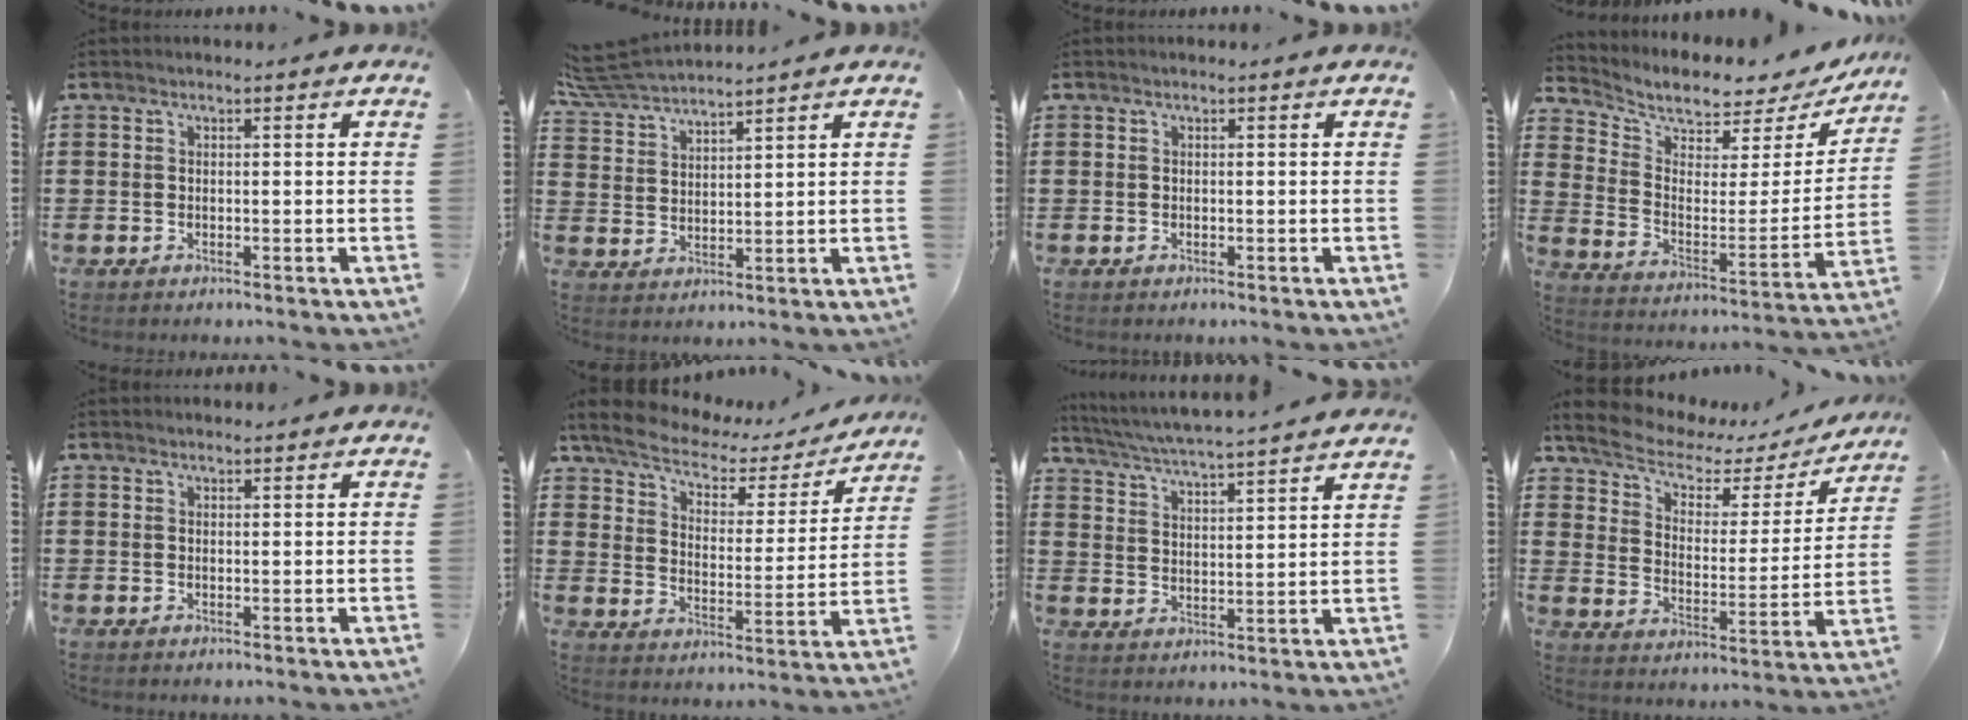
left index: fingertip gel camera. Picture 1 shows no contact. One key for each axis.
{"total": 5.7, "fx": 5.5, "fy": 0.2, "fz": 1.3, "tx": -0.050, "ty": -0.022, "tz": 0.100}
{"total": 0.0}
{"total": 5.1, "fx": 4.8, "fy": 1.5, "fz": 0.7, "tx": -0.042, "ty": -0.051, "tz": 0.078}
{"total": 0.6, "fx": 0.6, "fy": 0.1, "fz": 0.0, "tx": -0.002, "ty": 0.000, "tz": 0.013}
{"total": 5.3, "fx": 4.0, "fy": 2.1, "fz": 2.6, "tx": -0.074, "ty": -0.021, "tz": 0.065}
{"total": 4.6, "fx": 4.4, "fy": -0.7, "fz": 1.2, "tx": -0.046, "ty": -0.036, "tz": 0.070}
{"total": 5.6, "fx": 4.1, "fy": 2.5, "fz": 2.8, "tx": -0.076, "ty": -0.020, "tz": 0.066}